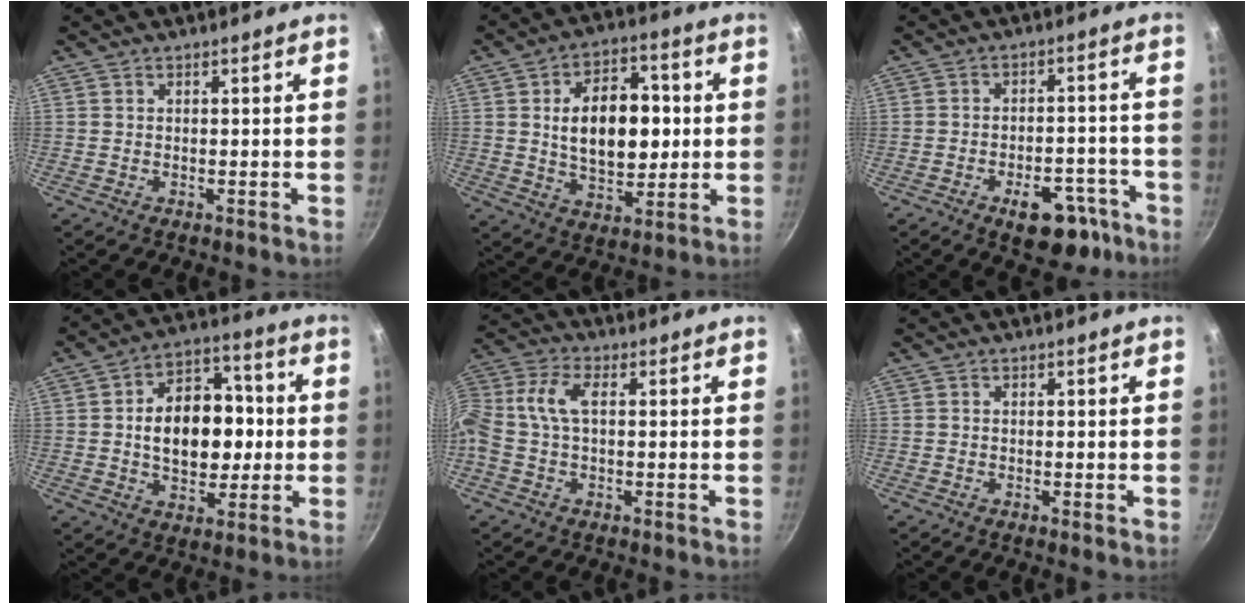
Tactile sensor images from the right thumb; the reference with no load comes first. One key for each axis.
{"total": 15.2, "fx": 1.6, "fy": 9.2, "fz": 12.0, "tx": -0.149, "ty": 0.006, "tz": 0.026}
{"total": 10.6, "fx": -6.3, "fy": 5.4, "fz": 6.6, "tx": -0.070, "ty": 0.042, "tz": -0.084}
{"total": 16.0, "fx": 0.3, "fy": 10.6, "fz": 12.0, "tx": -0.141, "ty": 0.028, "tz": 0.005}
{"total": 11.0, "fx": 0.9, "fy": 6.1, "fz": 9.1, "tx": -0.222, "ty": 0.029, "tz": 0.015}
{"total": 0.7, "fx": -0.1, "fy": 0.1, "fz": 0.7, "tx": -0.015, "ty": -0.004, "tz": -0.003}